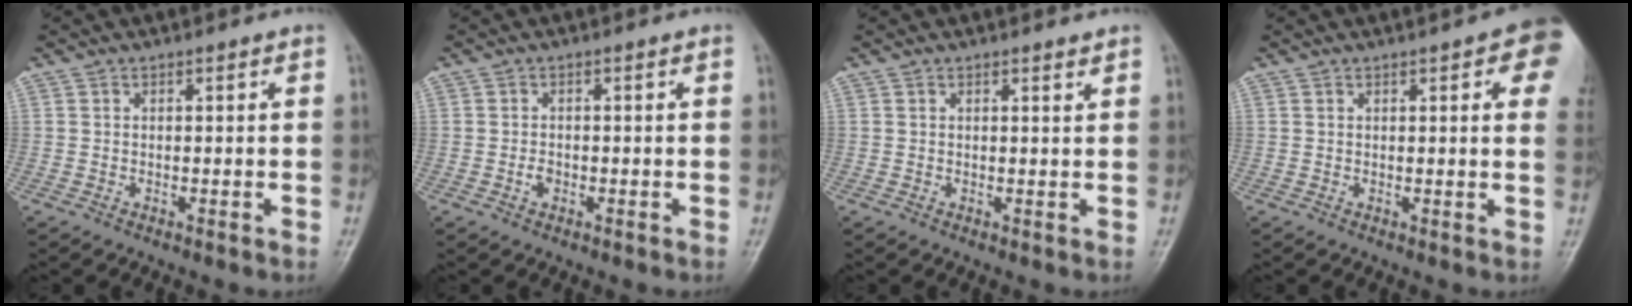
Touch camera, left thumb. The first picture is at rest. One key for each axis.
{"total": 1.3, "fx": -0.4, "fy": 0.9, "fz": 0.9, "tx": -0.006, "ty": 0.002, "tz": -0.001}
{"total": 0.8, "fx": 0.8, "fy": 0.0, "fz": 0.3, "tx": -0.001, "ty": -0.009, "tz": 0.015}
{"total": 9.0, "fx": 3.6, "fy": 2.4, "fz": 7.9, "tx": -0.071, "ty": -0.005, "tz": 0.035}